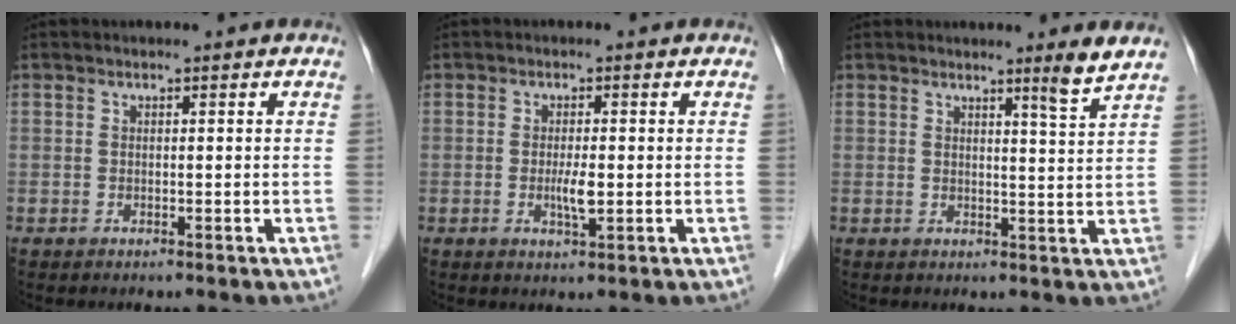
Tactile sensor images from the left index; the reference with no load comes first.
{"total": 2.8, "force": [-0.4, 0.5, 2.7], "torque": [-0.058, -0.004, -0.006]}
{"total": 3.3, "force": [2.6, -1.1, 1.7], "torque": [-0.032, -0.020, 0.037]}